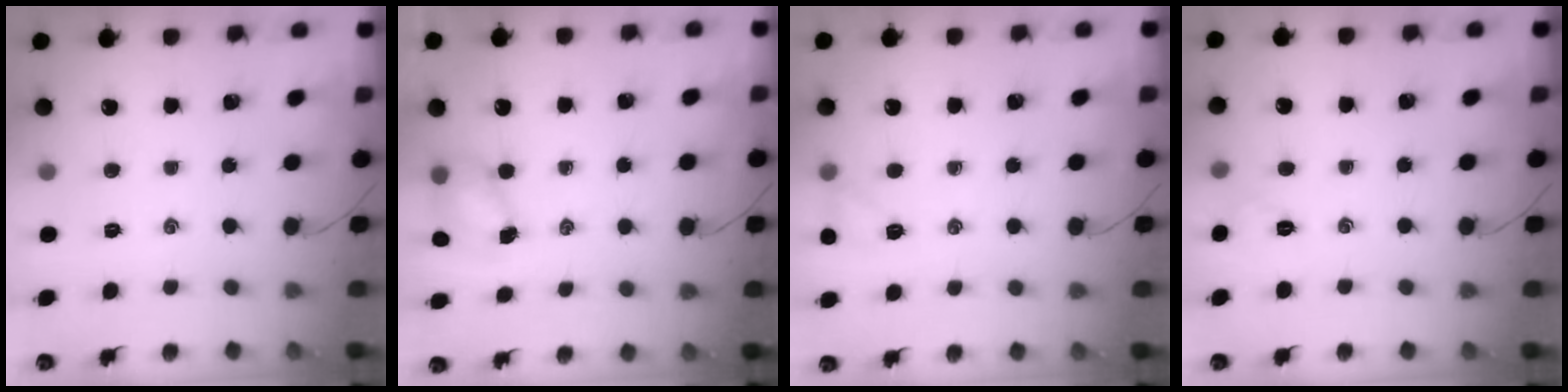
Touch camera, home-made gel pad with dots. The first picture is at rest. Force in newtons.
{"total": 5.6, "press": 5.5, "slide": 0.6}
{"total": 6.0, "press": 5.8, "slide": 1.2}
{"total": 2.0, "press": 1.9, "slide": 0.6}